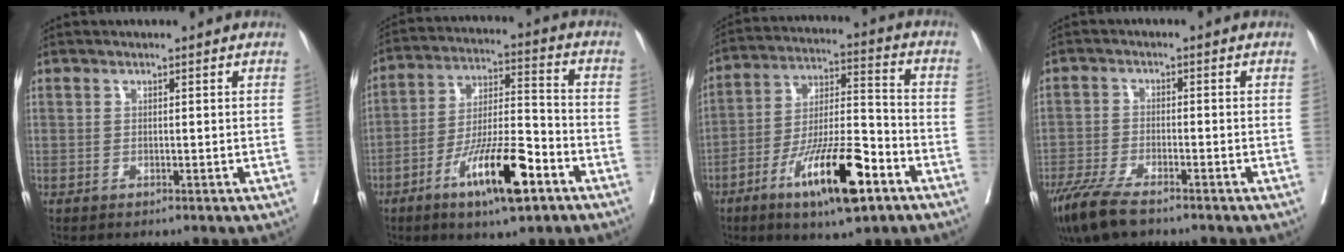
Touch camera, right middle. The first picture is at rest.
{"total": 13.9, "force": [-7.3, 2.6, 11.5], "torque": [-0.208, -0.008, -0.125]}
{"total": 15.7, "force": [-8.3, 3.2, 12.9], "torque": [-0.231, -0.009, -0.140]}
{"total": 8.2, "force": [-6.2, 1.8, 5.1], "torque": [-0.096, -0.020, -0.109]}